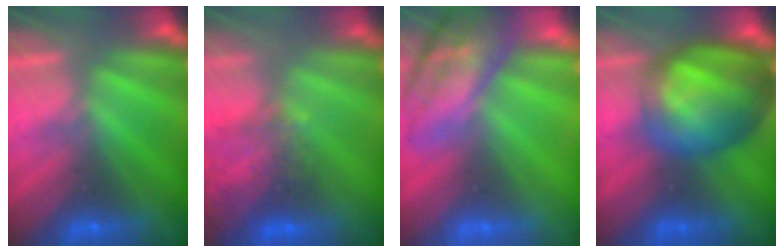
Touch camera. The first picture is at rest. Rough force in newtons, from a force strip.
{"total": 7.7}
{"total": 7.1}
{"total": 7.1}